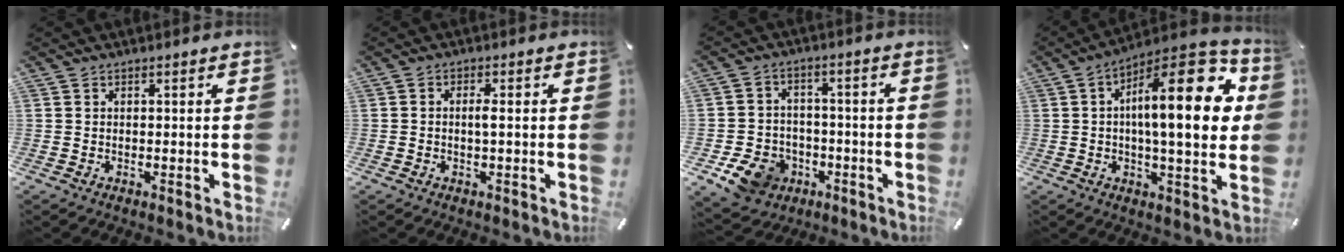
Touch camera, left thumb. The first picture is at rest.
{"total": 2.3, "force": [-0.2, 0.7, 2.2], "torque": [-0.042, 0.003, -0.005]}
{"total": 10.1, "force": [-5.0, 7.9, 4.0], "torque": [-0.088, 0.037, -0.089]}
{"total": 21.9, "force": [4.6, 7.7, 20.0], "torque": [-0.292, -0.018, 0.061]}